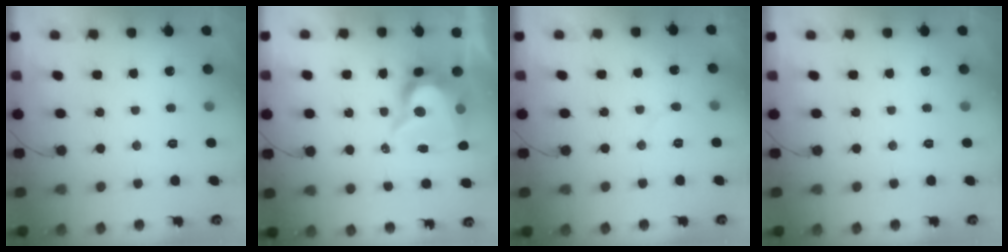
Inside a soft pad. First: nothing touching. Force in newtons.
{"total": 11.3, "press": 11.2, "slide": 1.1}
{"total": 3.8, "press": 3.7, "slide": 0.4}
{"total": 0.0}